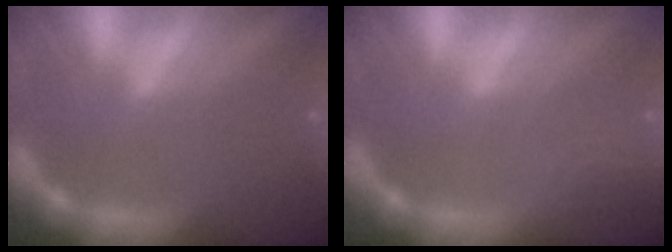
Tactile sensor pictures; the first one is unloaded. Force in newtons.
{"total": 2.4}